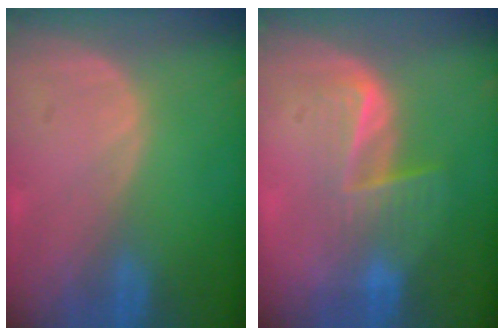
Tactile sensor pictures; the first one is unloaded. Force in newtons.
{"total": 6.9, "press": 5.6, "slide": 4.0}